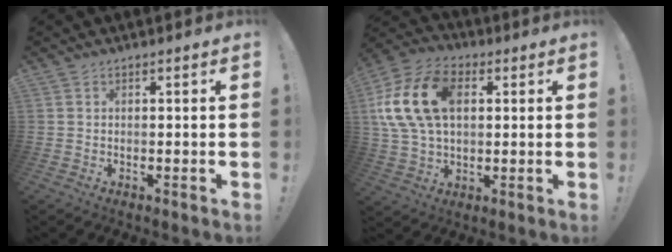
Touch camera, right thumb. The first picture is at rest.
{"total": 19.5, "force": [4.3, 13.1, 13.8], "torque": [-0.267, 0.002, 0.076]}